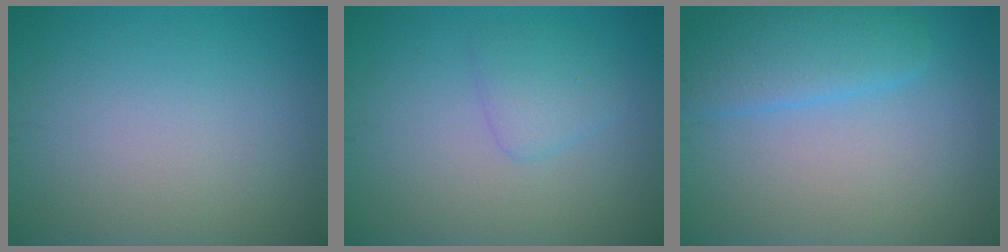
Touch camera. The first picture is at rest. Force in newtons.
{"total": 1.9, "press": 1.9, "slide": 0.2}
{"total": 2.7, "press": 2.7, "slide": 0.0}